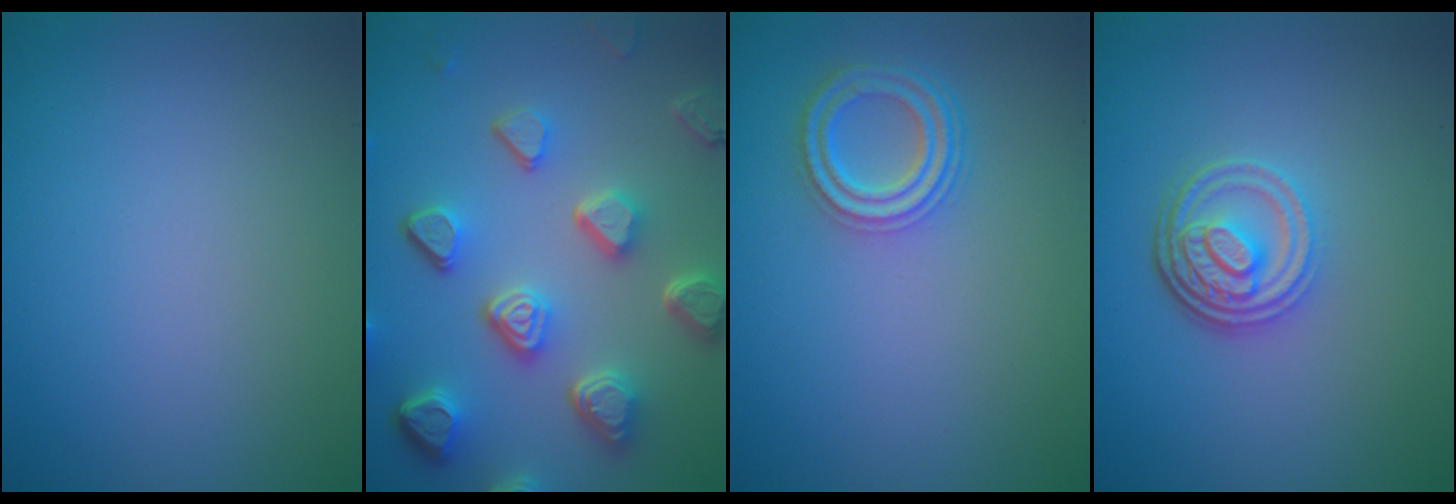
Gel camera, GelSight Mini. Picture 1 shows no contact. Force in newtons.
{"total": 7.4, "press": 5.6, "slide": 4.8}
{"total": 3.5, "press": 2.9, "slide": 2.0}
{"total": 4.5, "press": 3.4, "slide": 3.0}